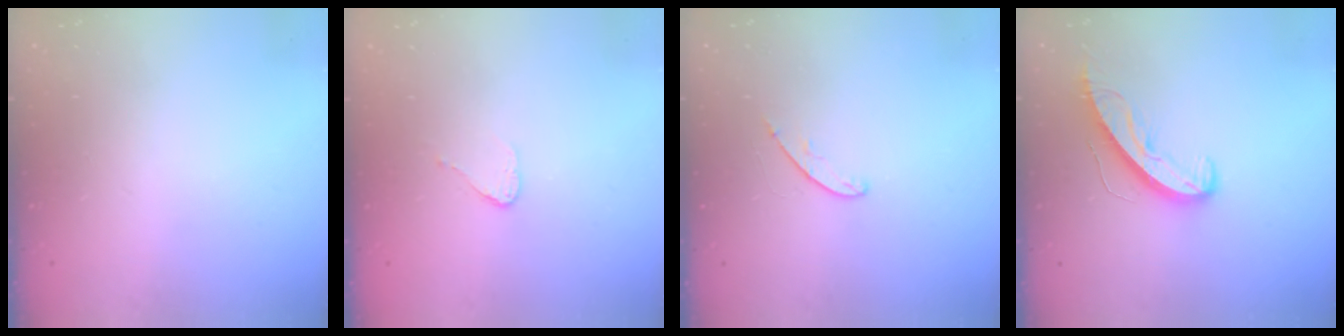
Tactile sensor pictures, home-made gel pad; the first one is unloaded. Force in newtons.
{"total": 3.7, "press": 3.7, "slide": 0.3}
{"total": 4.1, "press": 4.0, "slide": 0.4}
{"total": 9.1, "press": 9.1, "slide": 0.5}